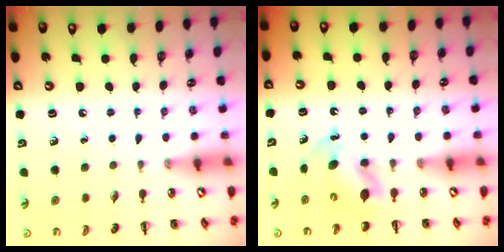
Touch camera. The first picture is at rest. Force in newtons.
{"total": 5.9, "press": 5.8, "slide": 0.5}